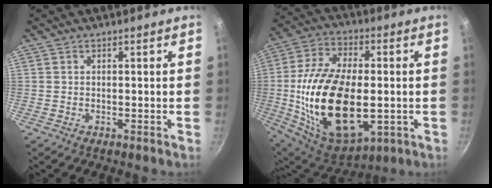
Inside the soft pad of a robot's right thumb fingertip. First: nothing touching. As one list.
[{"total": 26.2, "force": [-2.6, 13.9, 22.1], "torque": [-0.413, -0.003, -0.020]}]